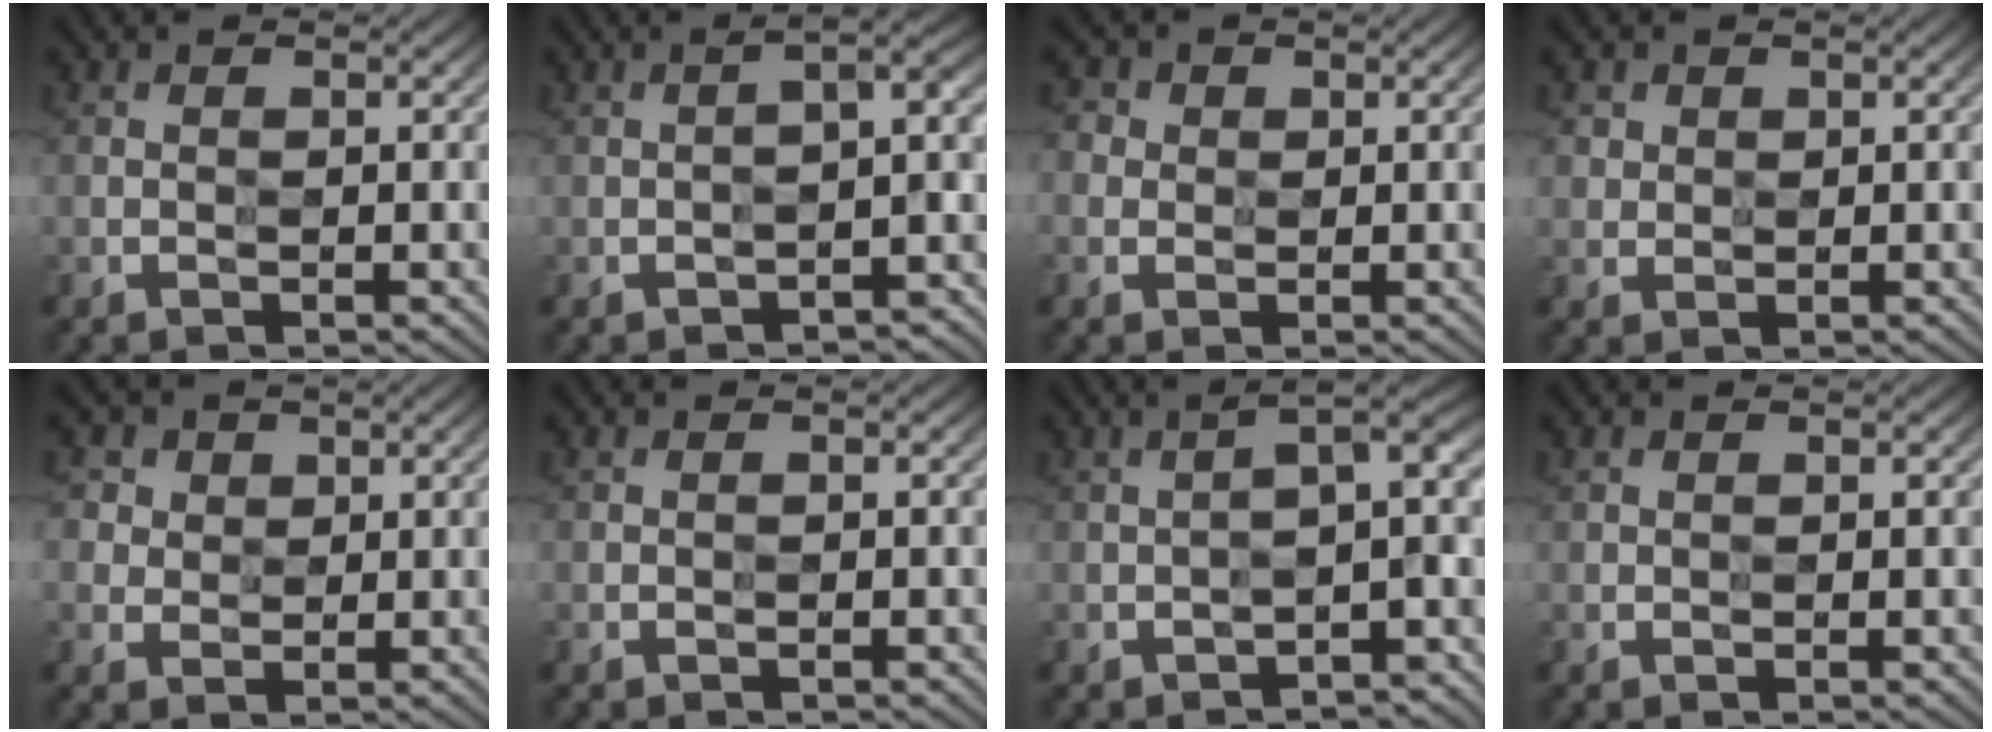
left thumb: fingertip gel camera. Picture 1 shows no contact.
{"total": 8.6, "force": [-3.1, 2.8, 7.5], "torque": [-0.087, 0.005, -0.039]}
{"total": 3.1, "force": [0.9, 2.9, 0.7], "torque": [-0.037, -0.001, 0.015]}
{"total": 2.7, "force": [1.7, 2.2, -0.1], "torque": [-0.012, -0.001, 0.033]}
{"total": 4.3, "force": [2.5, 3.5, 0.4], "torque": [-0.040, 0.007, 0.039]}
{"total": 1.0, "force": [-0.7, 0.1, 0.6], "torque": [-0.009, 0.001, -0.011]}
{"total": 9.2, "force": [-2.6, 2.9, 8.3], "torque": [-0.121, 0.012, -0.036]}
{"total": 0.0}